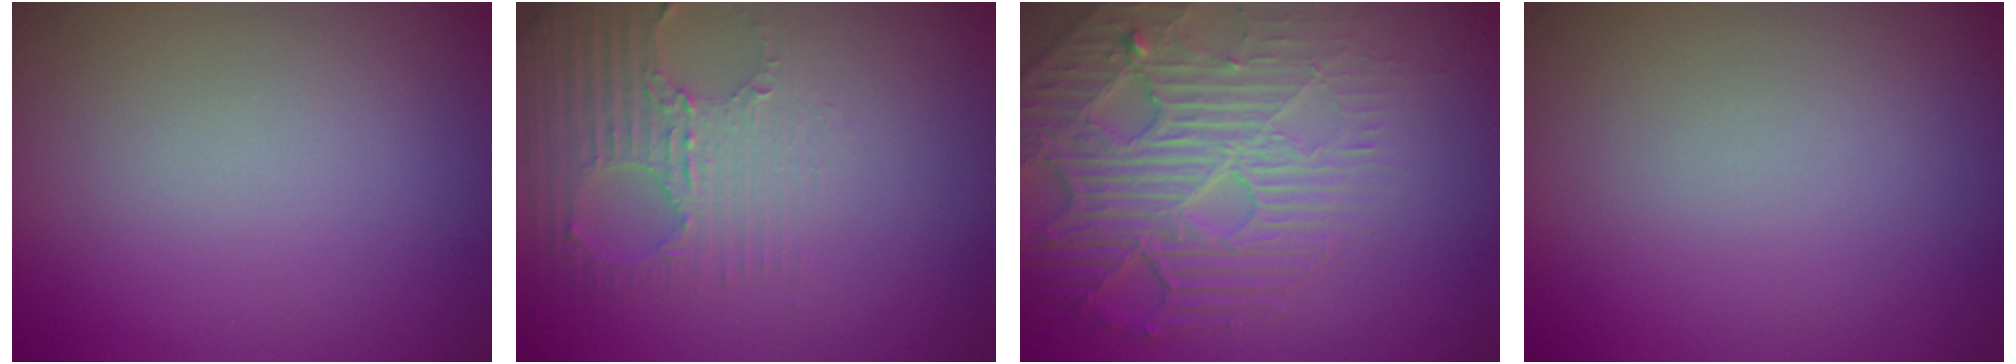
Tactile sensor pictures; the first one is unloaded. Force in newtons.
{"total": 2.8, "press": 2.7, "slide": 0.9}
{"total": 6.5, "press": 5.3, "slide": 3.9}
{"total": 0.0}